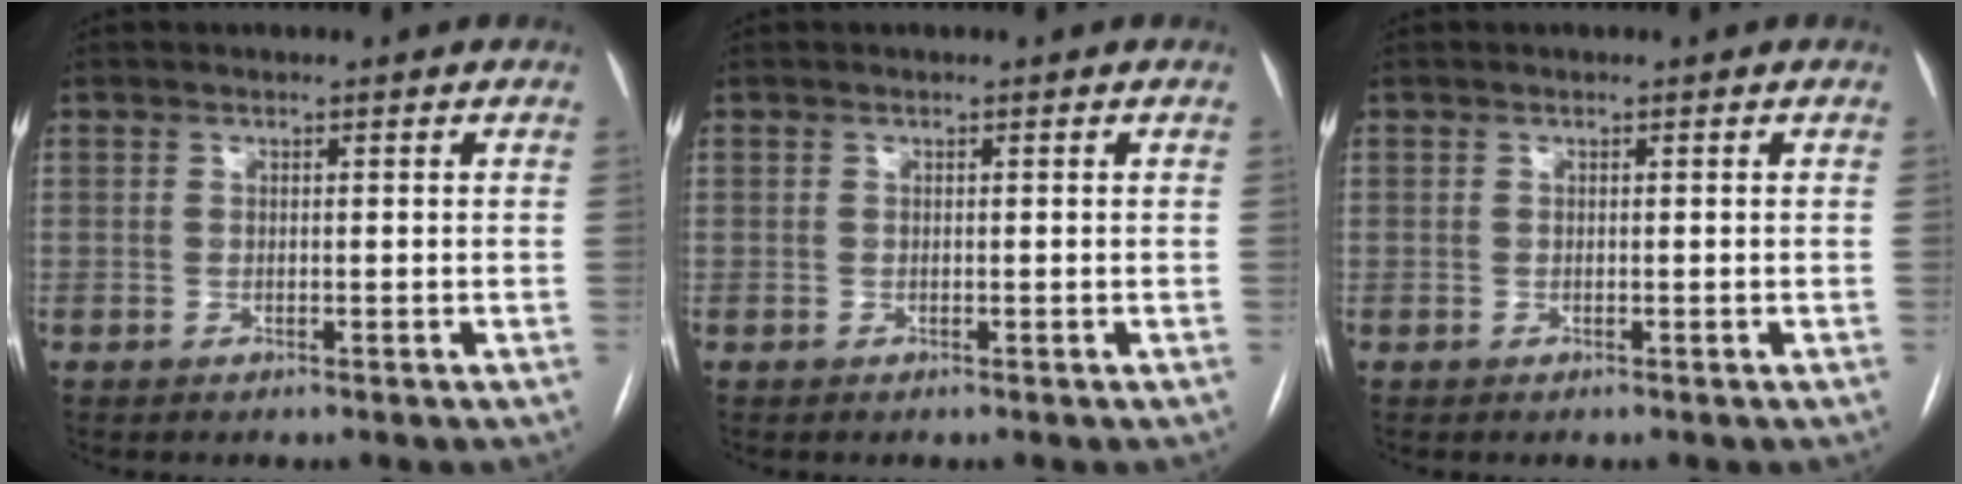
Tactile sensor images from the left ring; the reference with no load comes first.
{"total": 0.0}
{"total": 0.0}